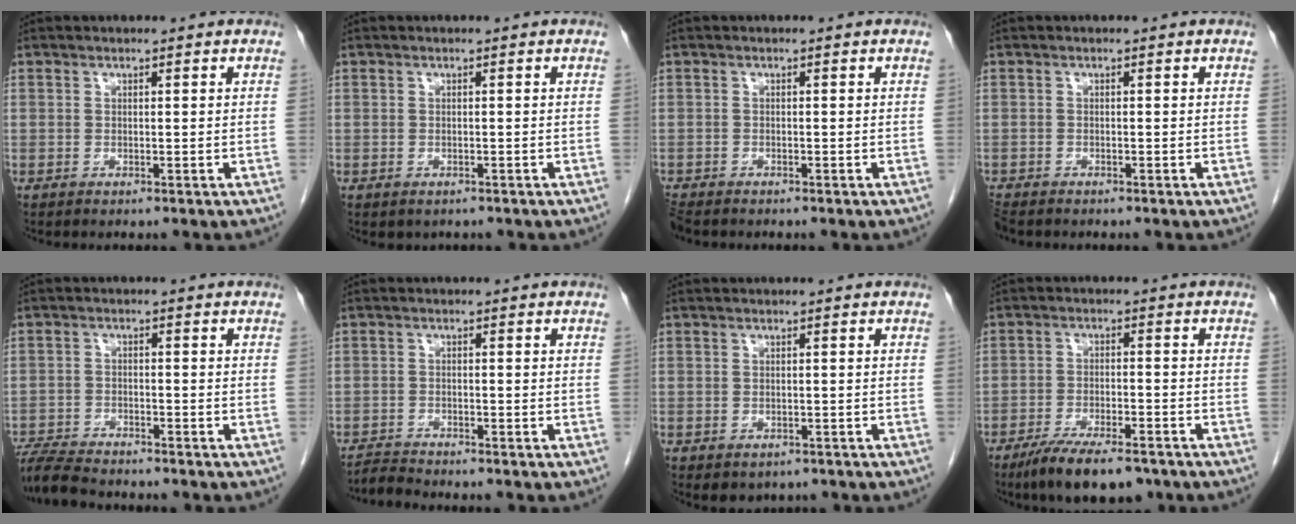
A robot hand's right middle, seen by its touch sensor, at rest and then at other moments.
{"total": 0.7, "force": [-0.4, 0.6, 0.2], "torque": [-0.007, 0.001, -0.002]}
{"total": 2.5, "force": [-2.2, 0.9, 0.7], "torque": [-0.020, -0.008, -0.041]}
{"total": 2.3, "force": [-2.0, 0.8, 0.7], "torque": [-0.019, -0.007, -0.037]}
{"total": 7.3, "force": [-6.9, 1.0, 2.3], "torque": [-0.036, -0.018, -0.119]}
{"total": 2.2, "force": [-2.2, -0.4, -0.4], "torque": [0.007, -0.013, -0.040]}
{"total": 3.0, "force": [-2.0, 2.1, 0.9], "torque": [-0.006, 0.002, -0.020]}
{"total": 10.3, "force": [-7.6, 2.8, 6.3], "torque": [-0.100, -0.014, -0.124]}